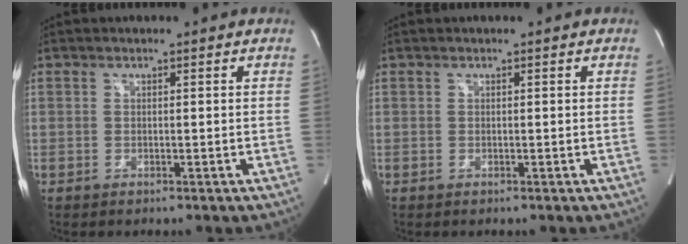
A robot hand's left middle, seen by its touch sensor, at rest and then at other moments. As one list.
[{"total": 0.0}]